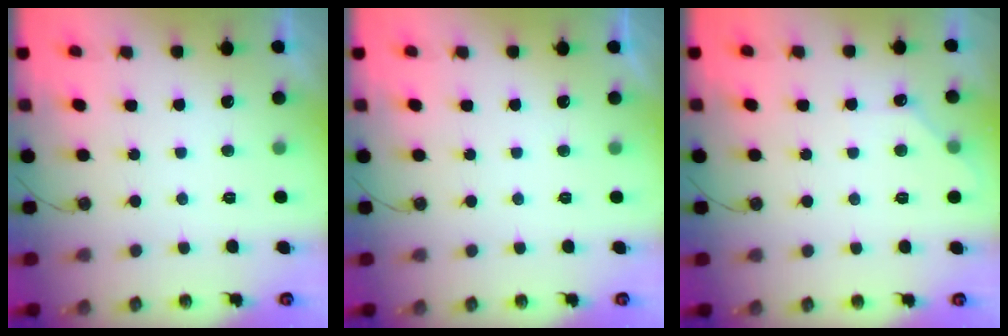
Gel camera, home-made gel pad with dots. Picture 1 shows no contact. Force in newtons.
{"total": 0.0}
{"total": 4.0, "press": 4.0, "slide": 0.5}